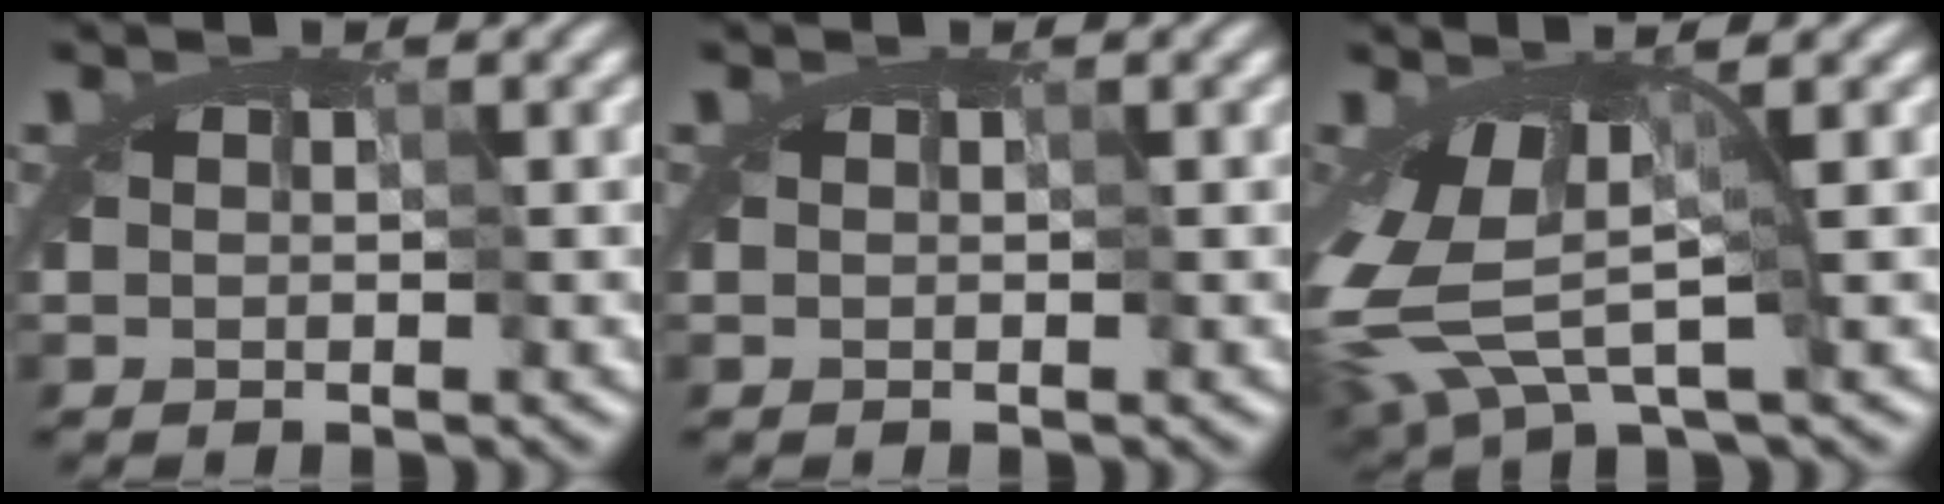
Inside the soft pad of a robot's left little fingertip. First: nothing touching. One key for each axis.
{"total": 0.0}
{"total": 5.4, "fx": -1.9, "fy": 2.1, "fz": 4.6, "tx": -0.102, "ty": -0.014, "tz": -0.040}